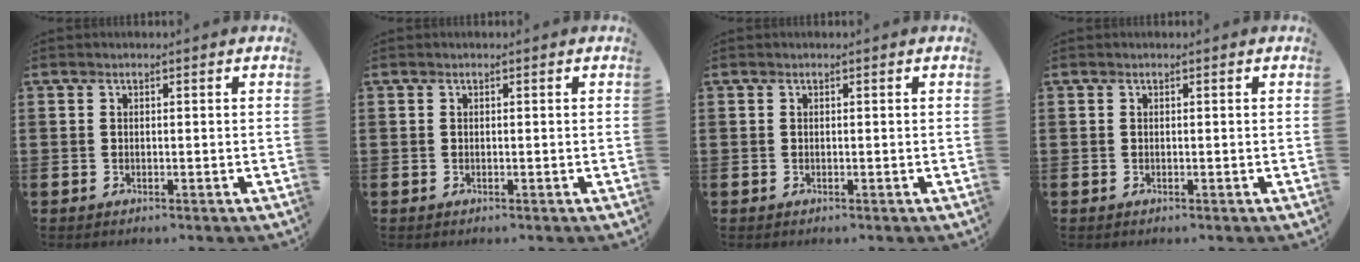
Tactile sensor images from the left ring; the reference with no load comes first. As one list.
[{"total": 0.0}, {"total": 0.0}, {"total": 0.0}]